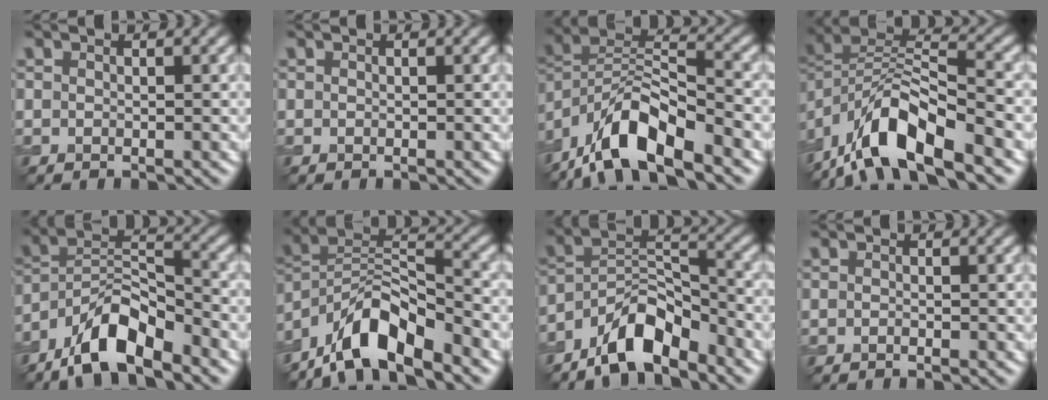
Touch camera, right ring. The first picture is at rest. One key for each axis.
{"total": 0.0}
{"total": 10.1, "fx": -6.8, "fy": 3.3, "fz": 6.7, "tx": -0.112, "ty": 0.010, "tz": -0.136}
{"total": 10.8, "fx": -6.6, "fy": 4.1, "fz": 7.5, "tx": -0.130, "ty": 0.009, "tz": -0.135}
{"total": 8.3, "fx": -6.0, "fy": 2.8, "fz": 5.1, "tx": -0.081, "ty": 0.007, "tz": -0.119}
{"total": 9.3, "fx": -6.7, "fy": 2.9, "fz": 5.7, "tx": -0.092, "ty": 0.007, "tz": -0.134}
{"total": 7.2, "fx": -5.3, "fy": 2.6, "fz": 4.1, "tx": -0.062, "ty": 0.010, "tz": -0.102}
{"total": 0.0}